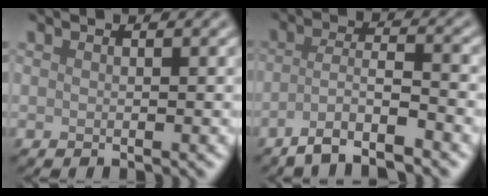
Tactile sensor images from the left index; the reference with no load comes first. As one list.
[{"total": 4.3, "force": [-2.7, 0.9, 3.3], "torque": [-0.057, 0.005, -0.058]}]